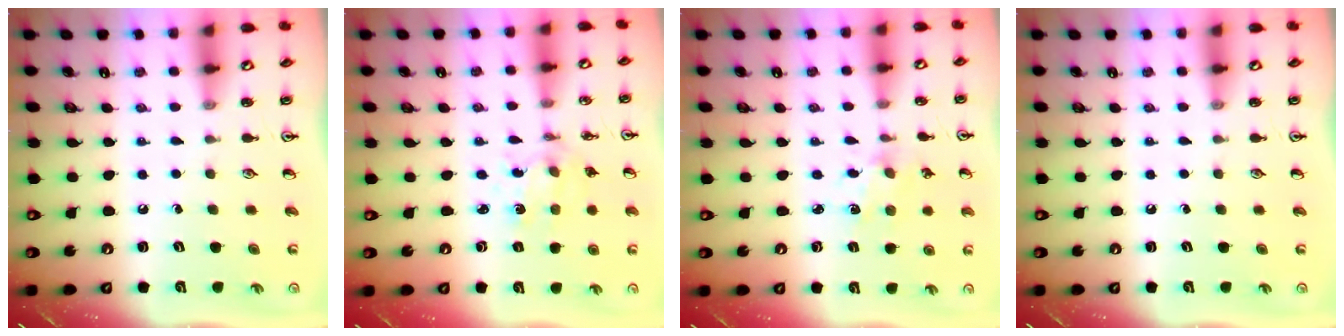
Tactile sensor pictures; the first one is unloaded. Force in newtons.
{"total": 2.3, "press": 2.3, "slide": 0.4}
{"total": 2.3, "press": 2.3, "slide": 0.3}
{"total": 0.0}